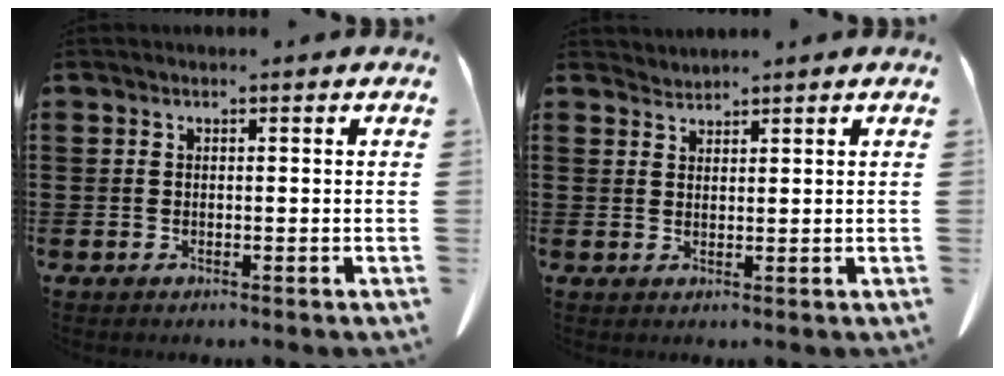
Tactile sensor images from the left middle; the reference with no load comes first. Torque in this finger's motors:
{"motor_torque": [-0.21, 0.19, -0.03, -0.02]}